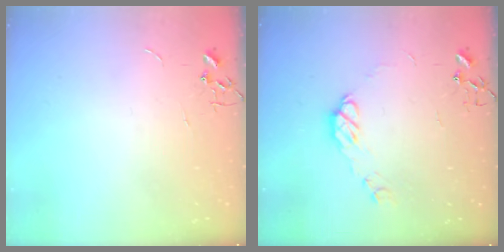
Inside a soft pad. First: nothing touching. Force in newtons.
{"total": 8.1, "press": 8.1, "slide": 0.2}